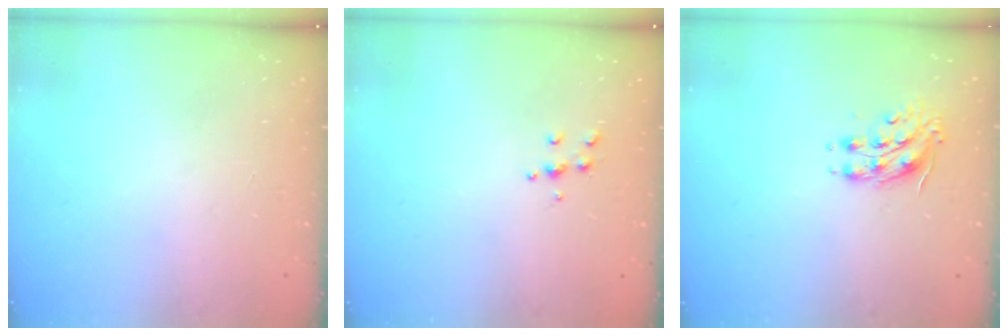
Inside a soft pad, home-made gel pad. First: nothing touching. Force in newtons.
{"total": 5.0, "press": 5.0, "slide": 0.6}
{"total": 8.2, "press": 8.2, "slide": 0.4}